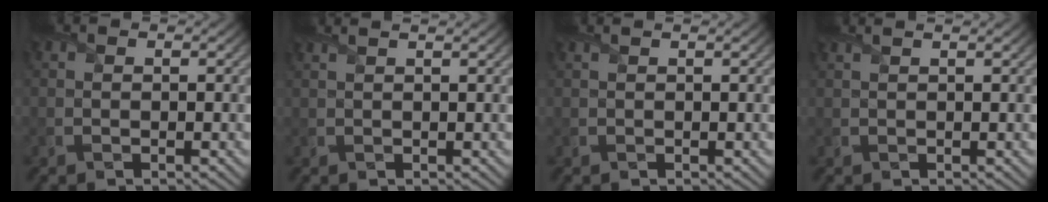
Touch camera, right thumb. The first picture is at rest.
{"total": 2.5, "force": [1.8, 0.8, 1.6], "torque": [-0.019, 0.010, 0.000]}
{"total": 1.2, "force": [0.9, 0.2, 0.7], "torque": [-0.014, -0.003, 0.004]}
{"total": 2.1, "force": [1.5, 0.6, 1.3], "torque": [-0.019, 0.005, 0.001]}